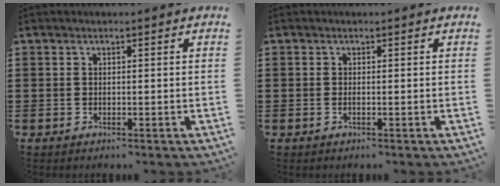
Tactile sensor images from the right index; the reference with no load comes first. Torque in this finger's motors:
{"motor_torque": [-0.20, -0.01, 0.04, -0.01]}